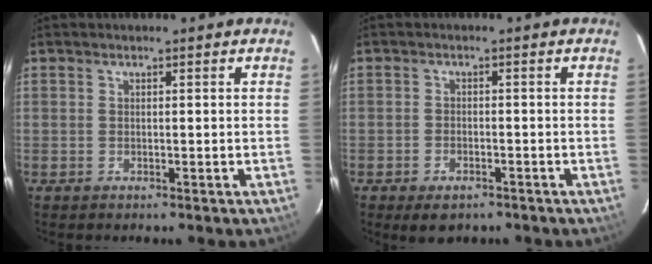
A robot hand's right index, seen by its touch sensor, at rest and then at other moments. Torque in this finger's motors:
{"motor_torque": [0.67, -0.57, 0.22, 0.01]}